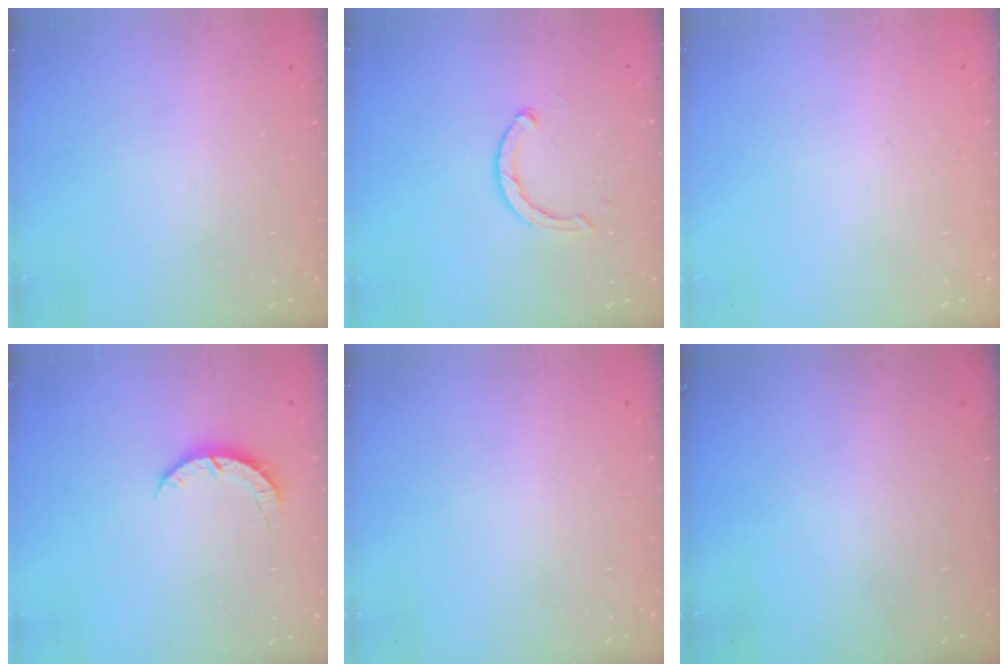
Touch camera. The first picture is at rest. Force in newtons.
{"total": 2.6, "press": 2.5, "slide": 0.4}
{"total": 2.6, "press": 2.6, "slide": 0.2}
{"total": 3.6, "press": 3.5, "slide": 0.5}
{"total": 2.4, "press": 2.4, "slide": 0.2}
{"total": 0.0}